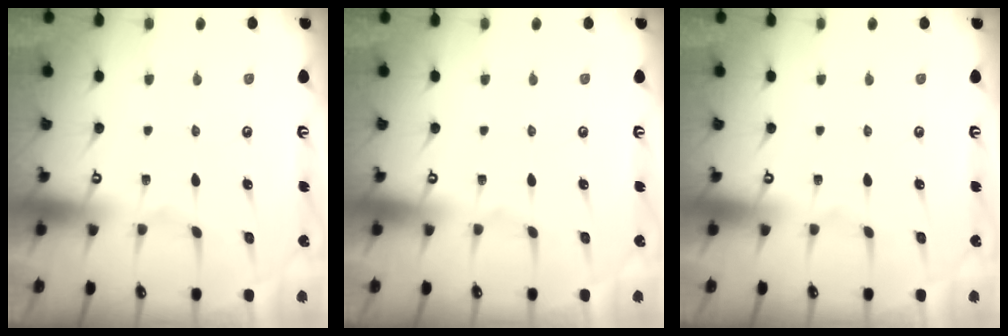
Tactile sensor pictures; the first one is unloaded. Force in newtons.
{"total": 0.0}
{"total": 0.0}